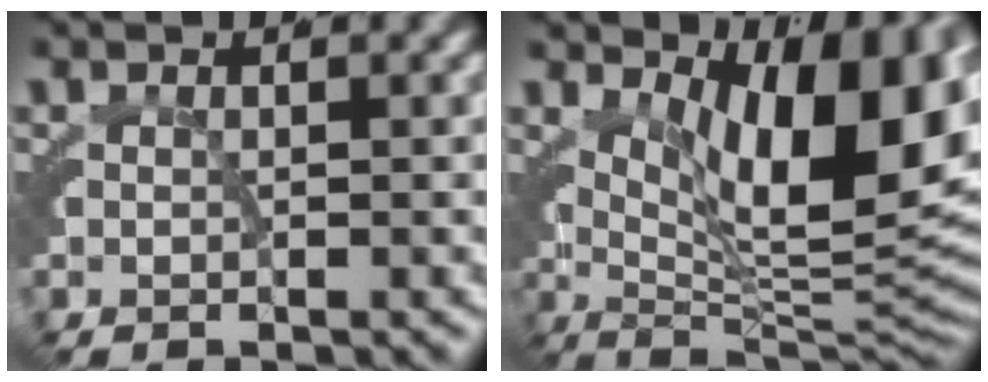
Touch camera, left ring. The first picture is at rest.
{"total": 12.7, "force": [2.9, 5.3, 11.2], "torque": [-0.128, -0.007, 0.052]}